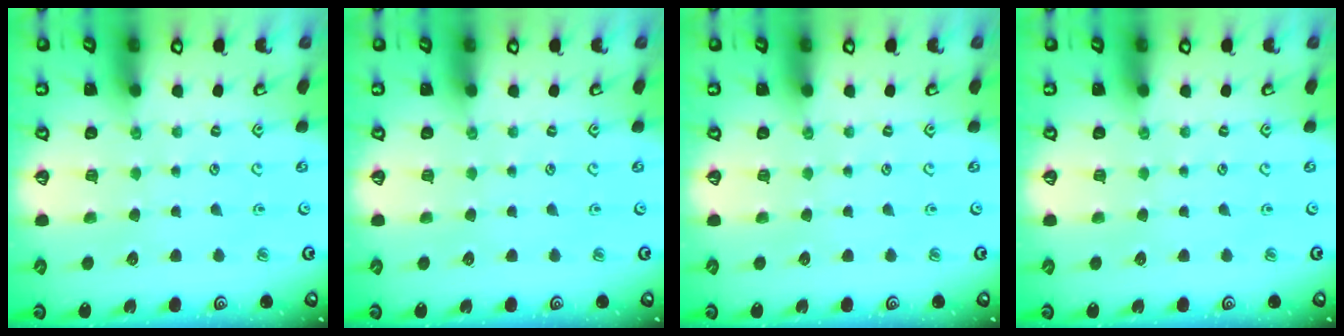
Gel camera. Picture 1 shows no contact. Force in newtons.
{"total": 0.0}
{"total": 0.0}
{"total": 0.0}